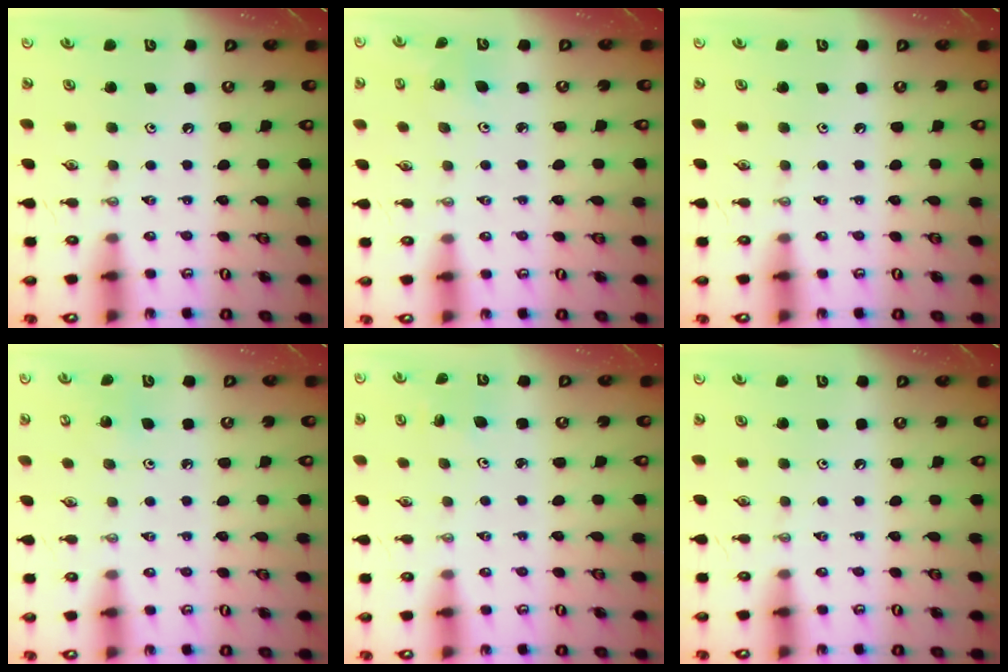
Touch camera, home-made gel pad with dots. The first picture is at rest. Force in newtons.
{"total": 2.3, "press": 2.3, "slide": 0.2}
{"total": 0.0}
{"total": 4.4, "press": 4.4, "slide": 0.3}
{"total": 2.3, "press": 2.3, "slide": 0.3}
{"total": 0.0}